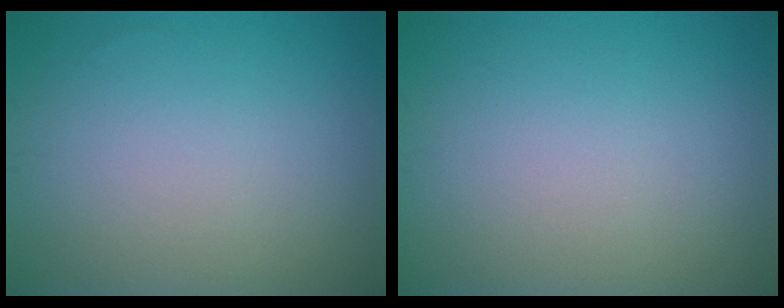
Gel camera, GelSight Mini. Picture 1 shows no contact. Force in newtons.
{"total": 0.0}